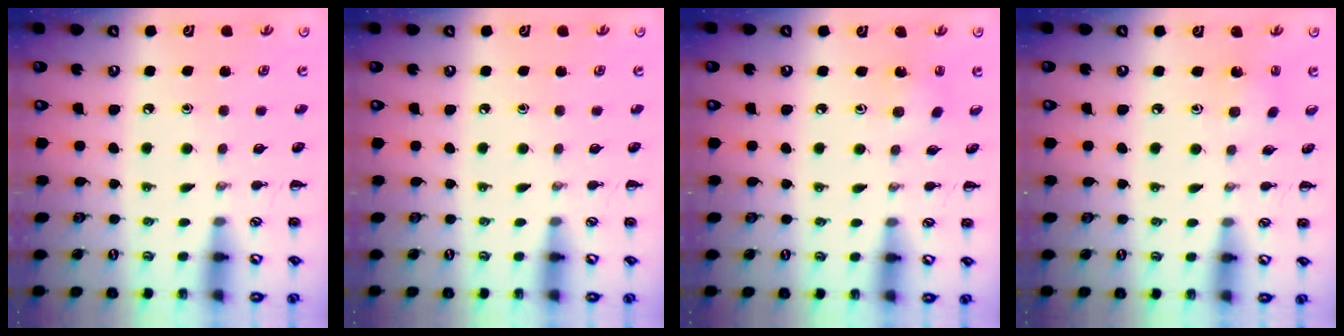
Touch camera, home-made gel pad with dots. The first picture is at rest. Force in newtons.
{"total": 0.0}
{"total": 2.1, "press": 2.0, "slide": 0.8}
{"total": 1.5, "press": 1.4, "slide": 0.5}